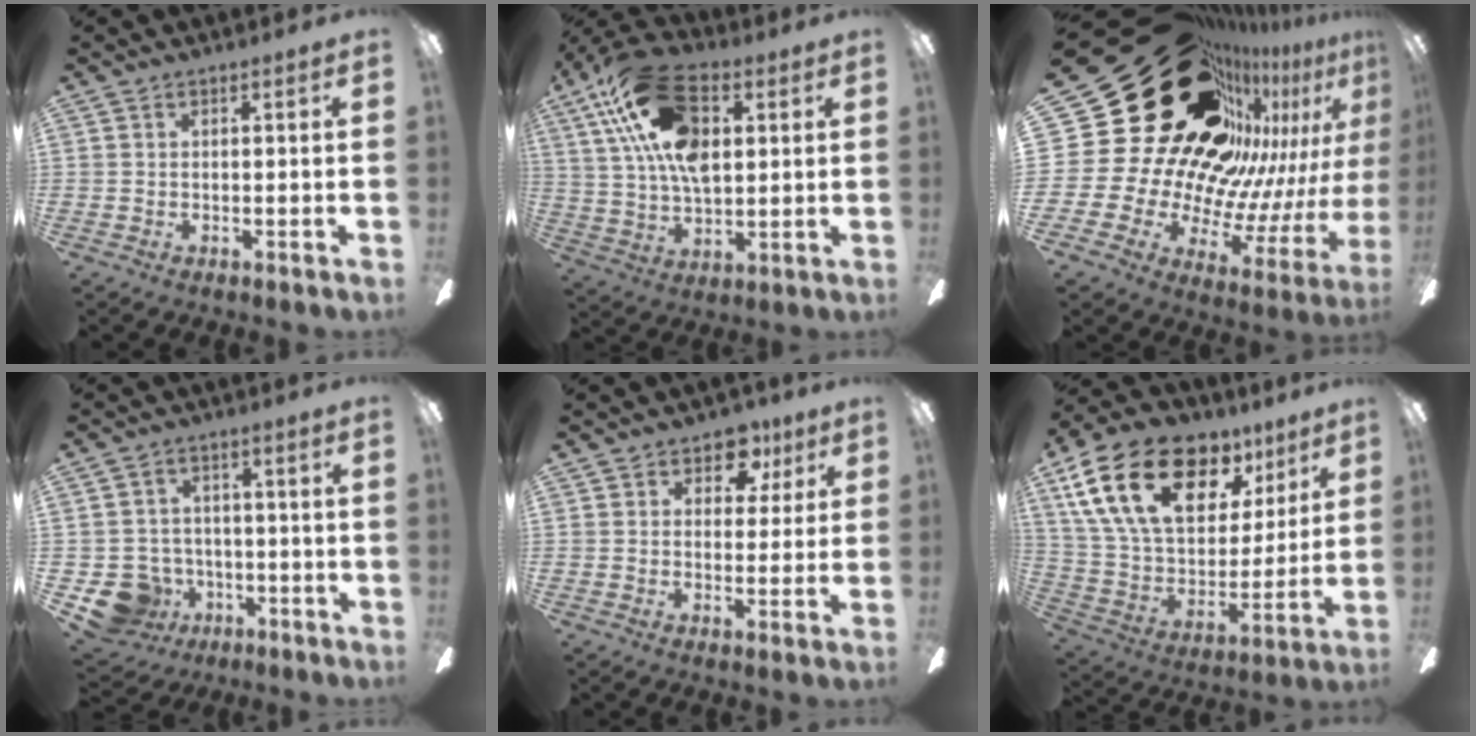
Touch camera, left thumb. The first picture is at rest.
{"total": 20.6, "force": [7.6, 11.9, 15.0], "torque": [-0.287, -0.005, 0.133]}
{"total": 37.5, "force": [20.5, 21.2, 23.2], "torque": [-0.351, -0.195, 0.441]}
{"total": 9.9, "force": [-4.5, 8.3, 3.0], "torque": [-0.085, 0.028, -0.076]}
{"total": 7.6, "force": [4.2, 5.1, 3.6], "torque": [-0.038, -0.011, 0.071]}
{"total": 25.2, "force": [12.6, 15.1, 15.8], "torque": [-0.286, -0.049, 0.229]}